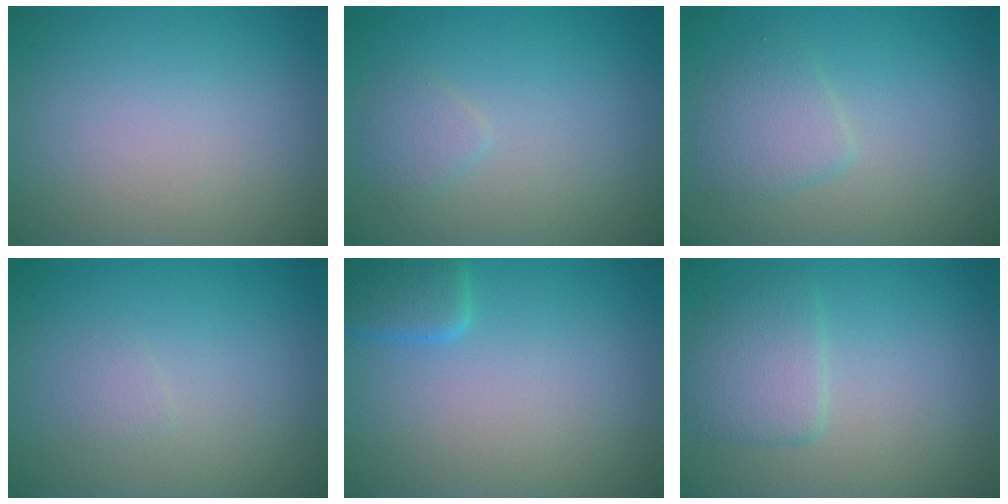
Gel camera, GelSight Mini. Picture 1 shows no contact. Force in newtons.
{"total": 1.3, "press": 1.3, "slide": 0.1}
{"total": 2.4, "press": 2.4, "slide": 0.1}
{"total": 0.7, "press": 0.7, "slide": 0.0}
{"total": 2.5, "press": 2.5, "slide": 0.2}
{"total": 2.8, "press": 2.8, "slide": 0.3}